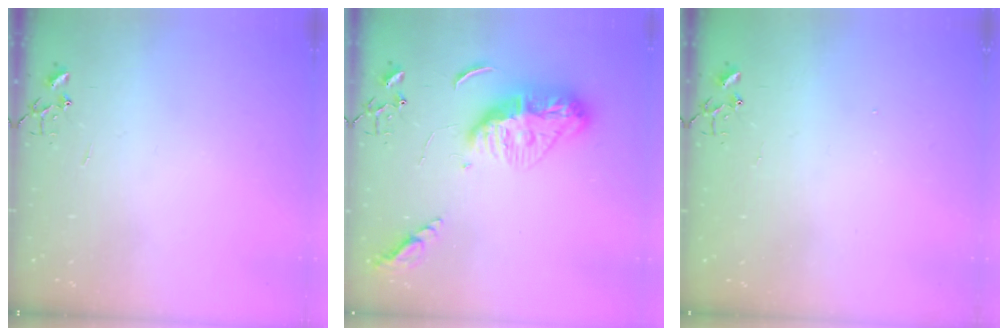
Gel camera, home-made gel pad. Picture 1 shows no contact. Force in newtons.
{"total": 14.6, "press": 14.5, "slide": 1.2}
{"total": 1.3, "press": 1.2, "slide": 0.1}